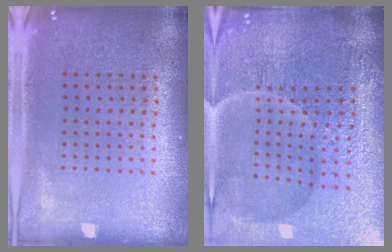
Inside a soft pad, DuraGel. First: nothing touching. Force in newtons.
{"total": 5.6, "press": 5.3, "slide": 1.9}